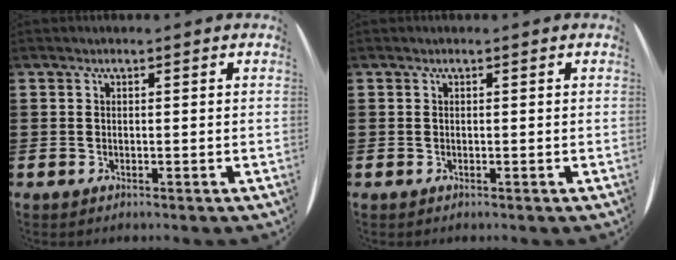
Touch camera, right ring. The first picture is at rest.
{"total": 0.0}